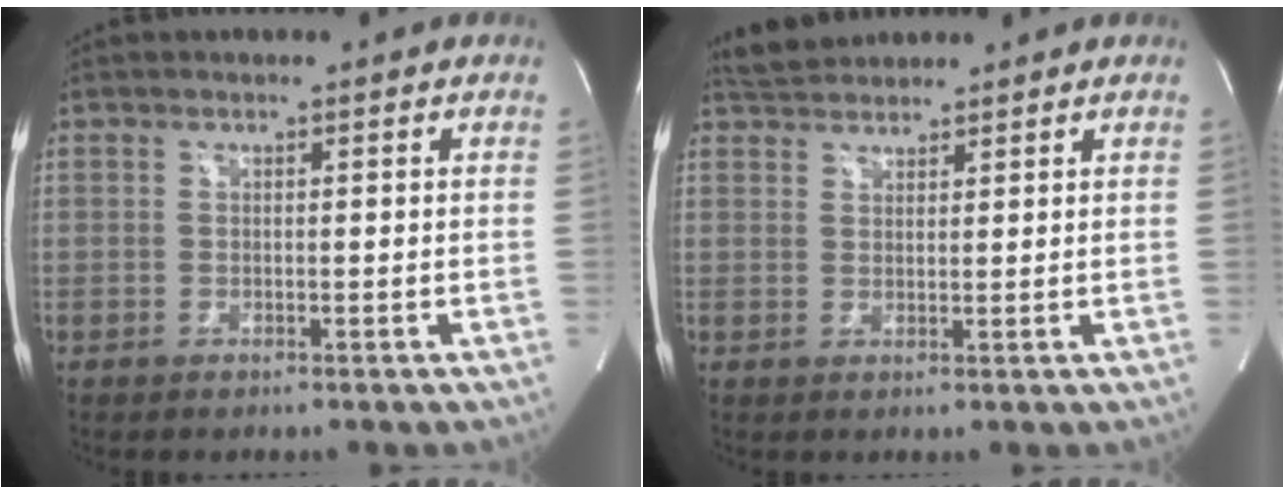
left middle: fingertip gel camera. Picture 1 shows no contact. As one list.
[{"total": 3.8, "force": [3.7, 0.9, 0.4], "torque": [-0.018, 0.024, 0.070]}]